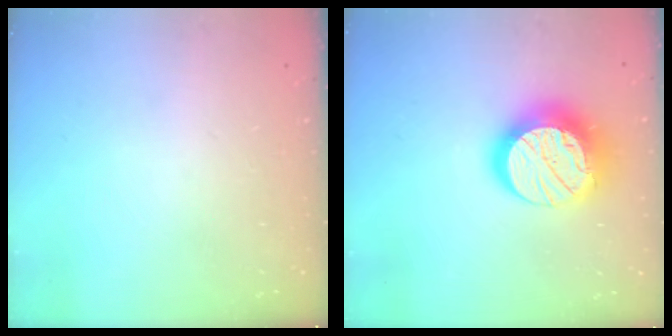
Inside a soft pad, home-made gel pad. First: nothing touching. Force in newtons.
{"total": 17.9, "press": 17.8, "slide": 1.4}